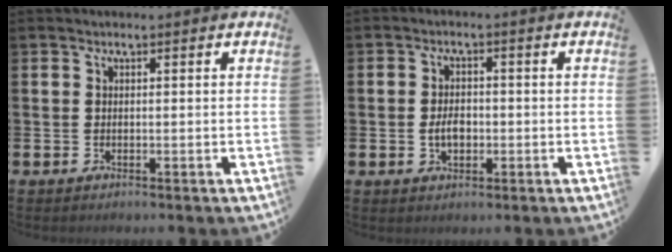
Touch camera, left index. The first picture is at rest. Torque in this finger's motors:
{"motor_torque": [0.17, 0.01, 0.12, 0.09]}